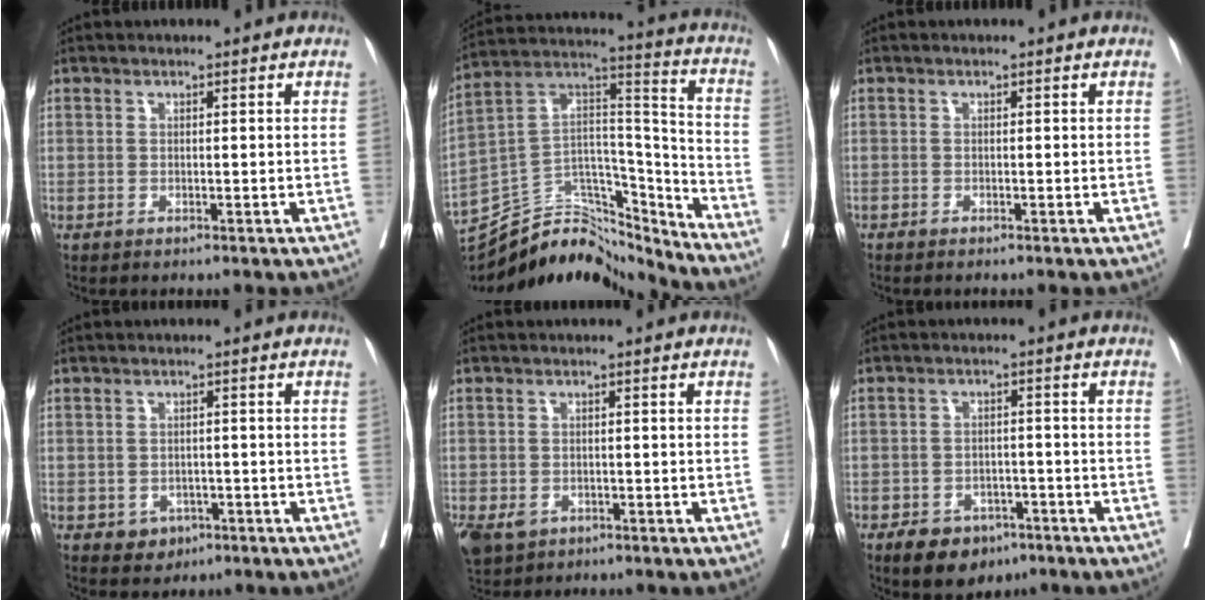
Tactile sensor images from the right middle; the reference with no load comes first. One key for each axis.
{"total": 19.5, "fx": -18.5, "fy": 4.8, "fz": 4.1, "tx": -0.070, "ty": 0.061, "tz": -0.307}
{"total": 0.7, "fx": -0.6, "fy": 0.0, "fz": 0.2, "tx": -0.004, "ty": -0.002, "tz": -0.013}
{"total": 2.8, "fx": -1.3, "fy": 2.3, "fz": 0.9, "tx": -0.006, "ty": 0.006, "tz": -0.010}
{"total": 6.6, "fx": -3.2, "fy": 5.1, "fz": 2.8, "tx": -0.070, "ty": -0.008, "tz": -0.044}
{"total": 6.8, "fx": -4.4, "fy": 4.2, "fz": 3.0, "tx": -0.044, "ty": 0.003, "tz": -0.060}